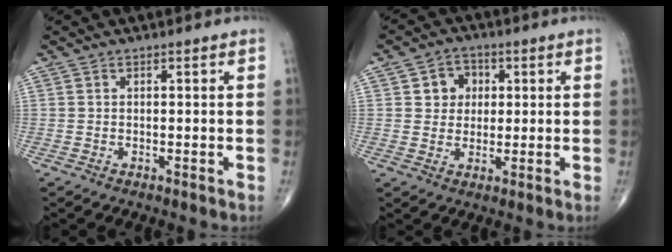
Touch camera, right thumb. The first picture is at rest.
{"total": 5.6, "force": [1.3, 4.9, 2.3], "torque": [-0.003, 0.002, 0.016]}